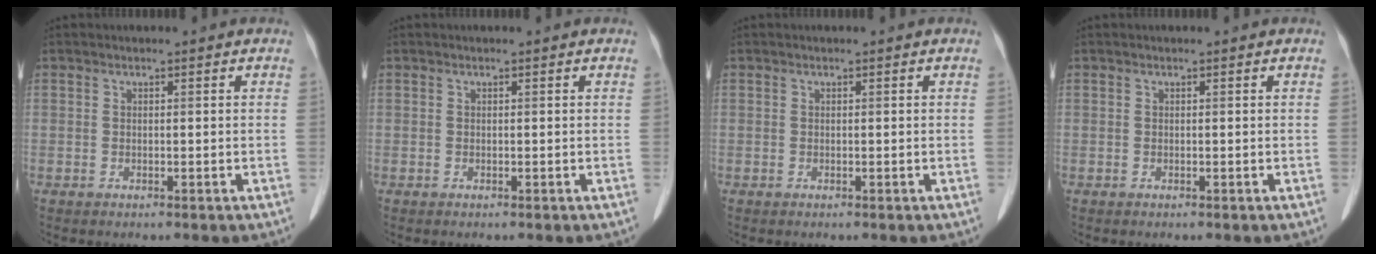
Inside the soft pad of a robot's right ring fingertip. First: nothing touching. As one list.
[{"total": 0.0}, {"total": 0.0}, {"total": 0.0}]